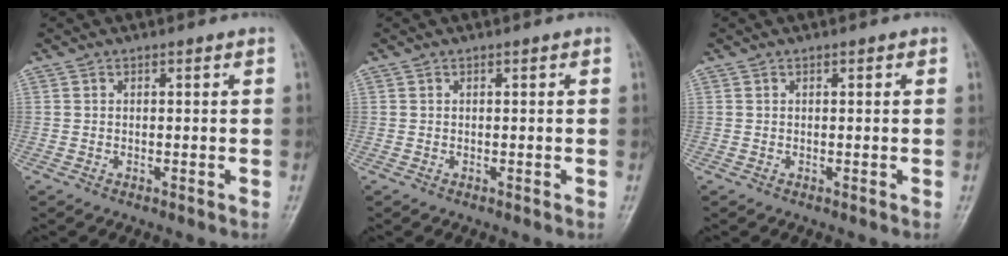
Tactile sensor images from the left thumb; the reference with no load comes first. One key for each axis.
{"total": 0.0}
{"total": 0.5, "fx": 0.2, "fy": 0.2, "fz": 0.4, "tx": -0.005, "ty": 0.001, "tz": 0.002}